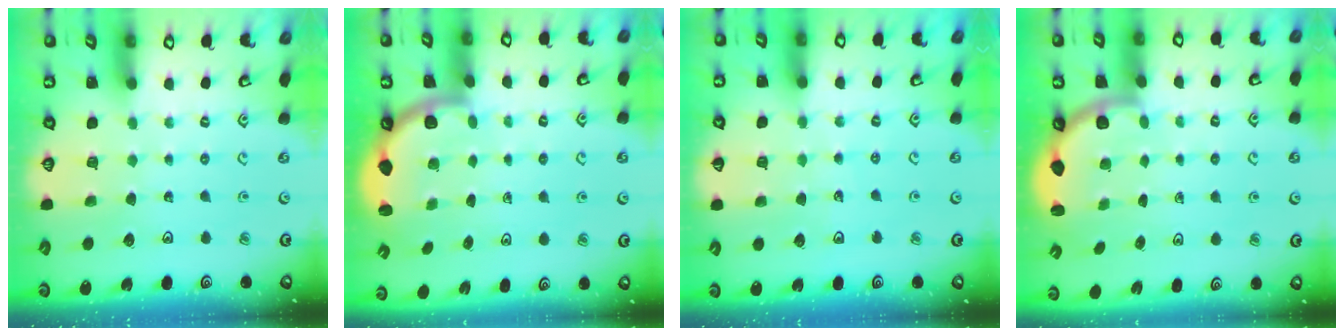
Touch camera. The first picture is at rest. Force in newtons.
{"total": 2.6, "press": 2.5, "slide": 0.6}
{"total": 3.9, "press": 3.5, "slide": 1.8}
{"total": 3.3, "press": 2.7, "slide": 1.8}